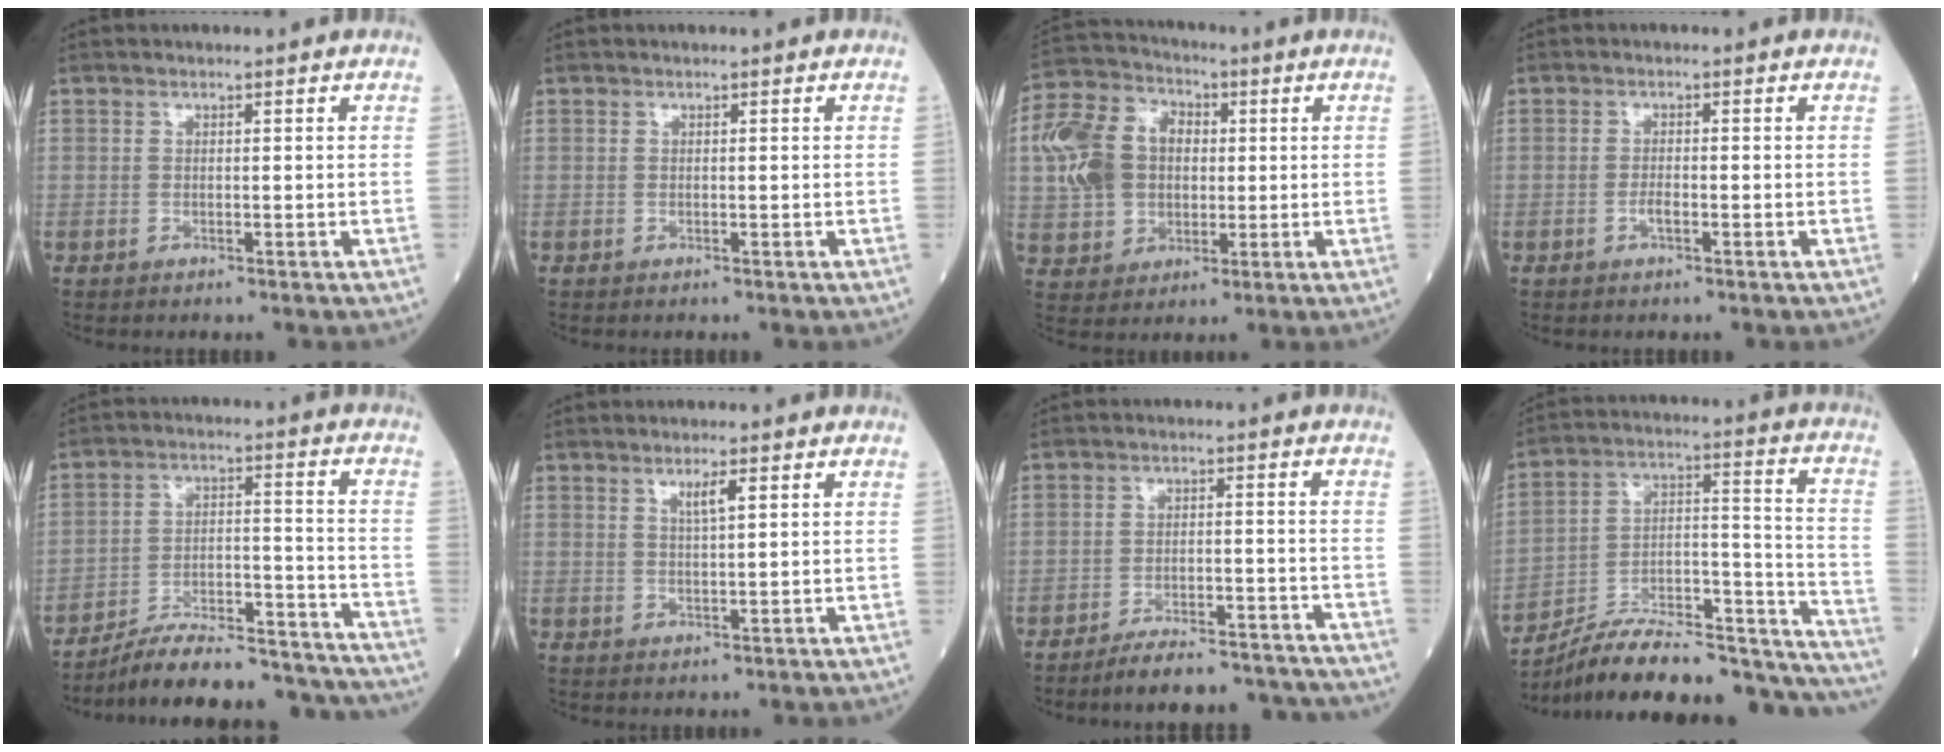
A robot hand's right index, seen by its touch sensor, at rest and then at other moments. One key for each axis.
{"total": 0.0}
{"total": 12.7, "fx": 1.4, "fy": 10.1, "fz": 7.7, "tx": -0.192, "ty": 0.041, "tz": 0.028}
{"total": 1.4, "fx": -0.7, "fy": 0.3, "fz": 1.1, "tx": -0.017, "ty": 0.002, "tz": -0.013}
{"total": 21.7, "fx": -20.4, "fy": 3.4, "fz": 6.6, "tx": -0.083, "ty": 0.022, "tz": -0.293}
{"total": 2.4, "fx": 1.2, "fy": 0.1, "fz": 2.1, "tx": -0.040, "ty": -0.001, "tz": 0.022}
{"total": 12.2, "fx": -11.6, "fy": 1.8, "fz": 3.0, "tx": -0.029, "ty": 0.014, "tz": -0.155}
{"total": 28.9, "fx": -25.8, "fy": 5.6, "fz": 11.8, "tx": -0.124, "ty": 0.033, "tz": -0.375}